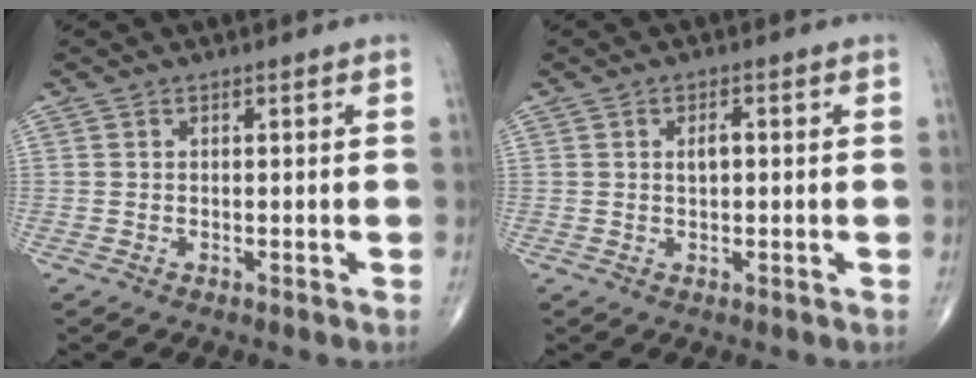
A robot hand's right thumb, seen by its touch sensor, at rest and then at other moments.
{"total": 2.2, "force": [0.3, 1.1, 1.9], "torque": [-0.028, 0.003, 0.003]}